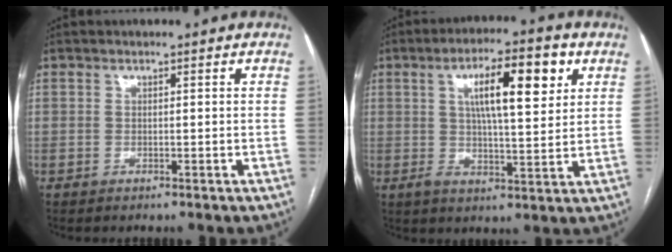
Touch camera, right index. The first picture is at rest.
{"total": 11.3, "force": [3.9, 2.4, 10.4], "torque": [-0.170, 0.018, 0.061]}